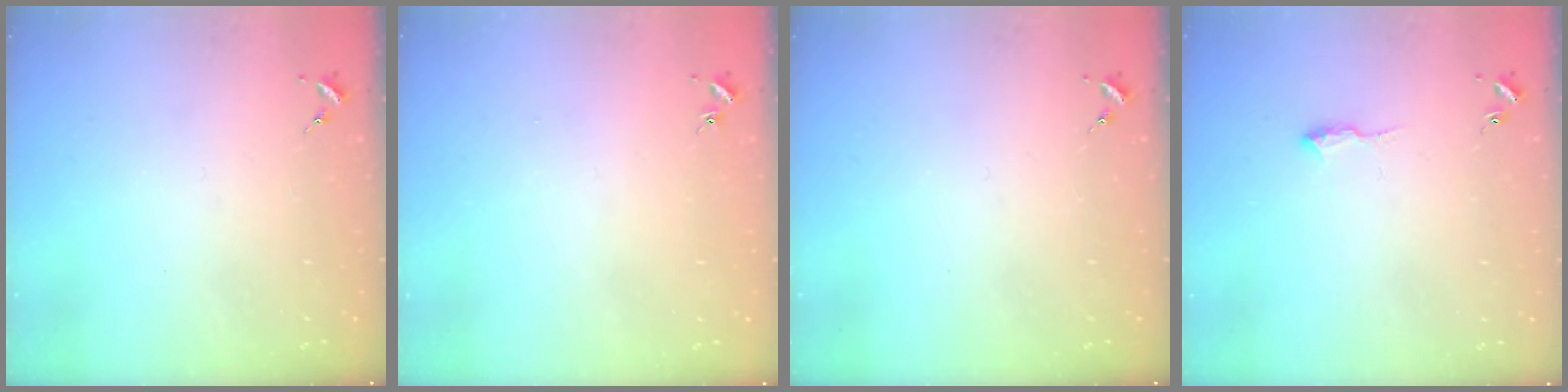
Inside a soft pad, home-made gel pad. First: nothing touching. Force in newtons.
{"total": 0.6, "press": 0.6, "slide": 0.1}
{"total": 0.0}
{"total": 7.7, "press": 7.7, "slide": 0.7}